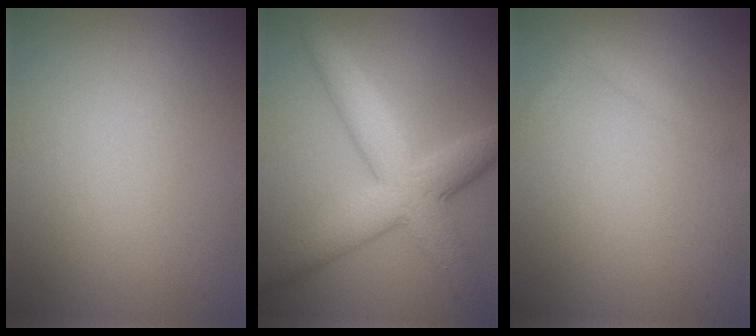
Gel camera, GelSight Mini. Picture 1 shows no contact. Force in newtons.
{"total": 6.7, "press": 6.7, "slide": 0.1}
{"total": 1.1, "press": 1.1, "slide": 0.1}